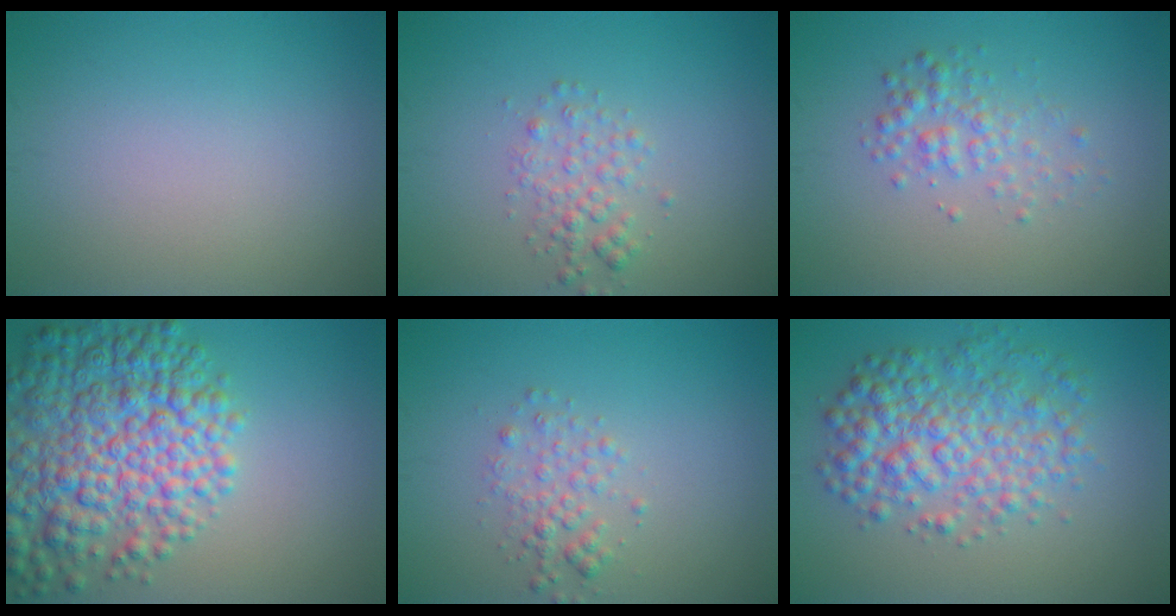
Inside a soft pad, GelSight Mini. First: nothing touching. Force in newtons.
{"total": 2.1, "press": 2.1, "slide": 0.1}
{"total": 2.3, "press": 2.3, "slide": 0.1}
{"total": 9.8, "press": 9.8, "slide": 0.4}
{"total": 2.0, "press": 2.0, "slide": 0.1}
{"total": 6.1, "press": 6.0, "slide": 0.1}